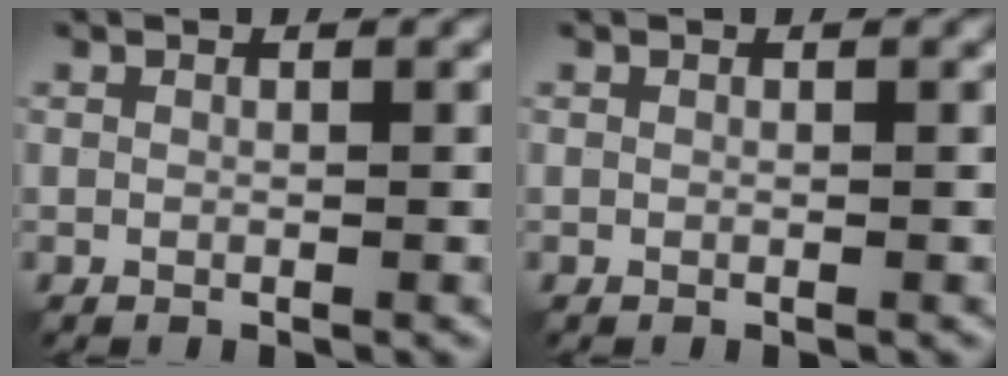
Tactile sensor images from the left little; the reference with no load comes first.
{"total": 0.0}